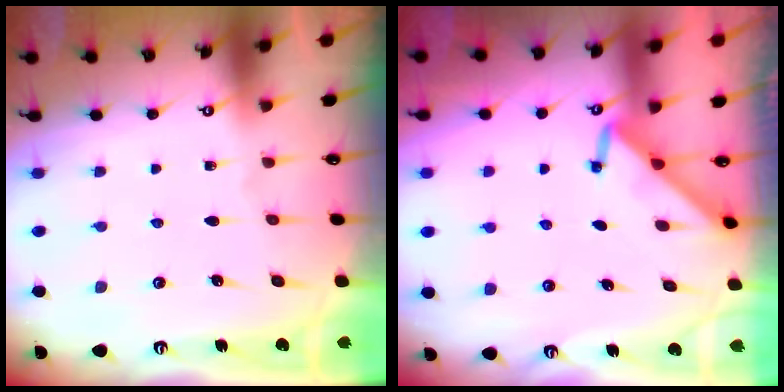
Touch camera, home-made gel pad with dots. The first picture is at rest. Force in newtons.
{"total": 4.0, "press": 4.0, "slide": 0.5}